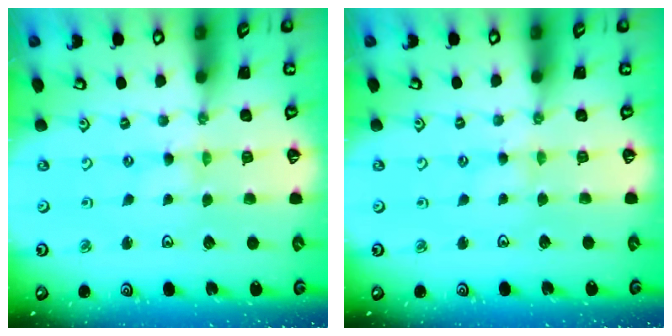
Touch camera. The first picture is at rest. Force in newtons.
{"total": 1.8, "press": 1.8, "slide": 0.5}